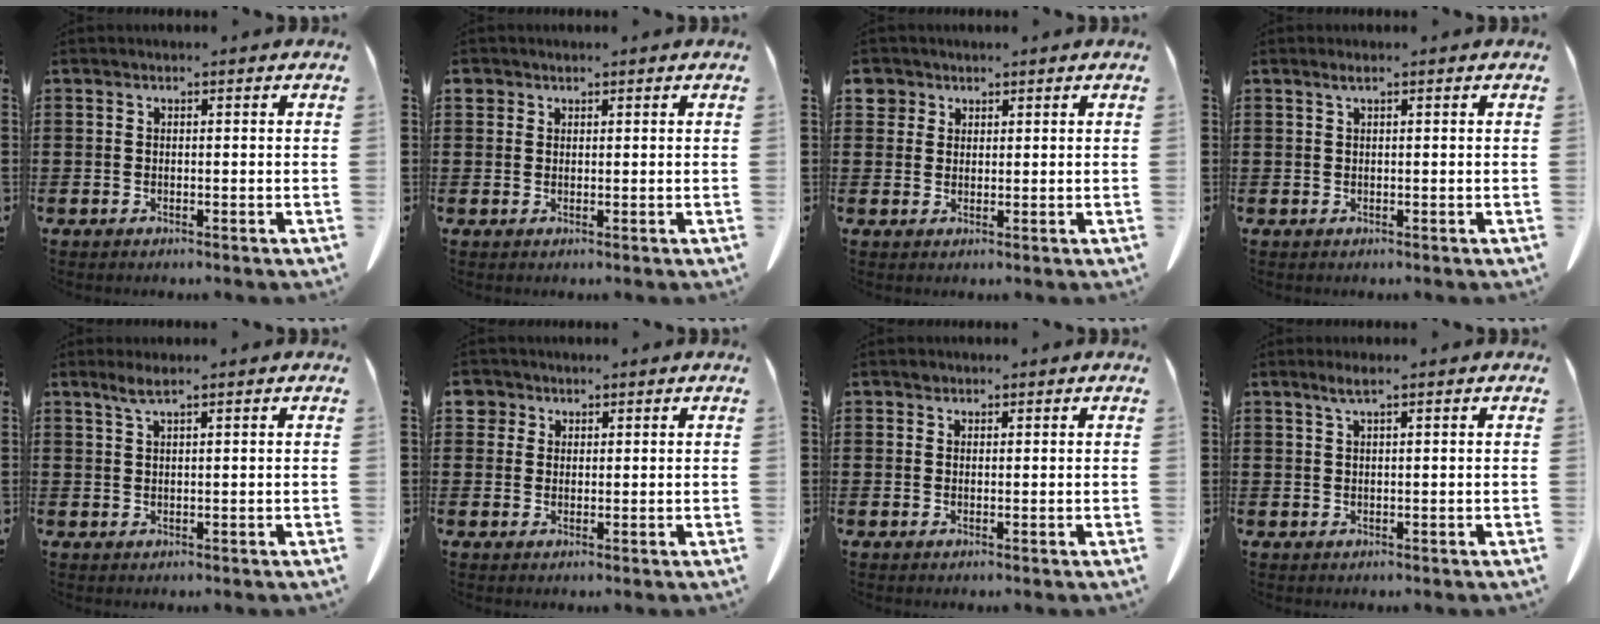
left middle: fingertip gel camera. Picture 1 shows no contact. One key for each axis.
{"total": 1.2, "fx": 0.9, "fy": 0.8, "fz": 0.2, "tx": -0.007, "ty": 0.003, "tz": 0.017}
{"total": 2.5, "fx": 1.6, "fy": 1.8, "fz": 0.4, "tx": -0.007, "ty": 0.005, "tz": 0.028}
{"total": 0.8, "fx": 0.4, "fy": 0.0, "fz": 0.7, "tx": -0.015, "ty": 0.001, "tz": 0.007}
{"total": 2.2, "fx": 1.6, "fy": 0.2, "fz": 1.6, "tx": -0.035, "ty": 0.001, "tz": 0.028}
{"total": 2.5, "fx": 1.5, "fy": 1.9, "fz": 0.4, "tx": -0.009, "ty": 0.006, "tz": 0.026}
{"total": 0.7, "fx": 0.5, "fy": 0.5, "fz": 0.1, "tx": -0.003, "ty": 0.003, "tz": 0.010}
{"total": 1.8, "fx": 1.1, "fy": 0.0, "fz": 1.4, "tx": -0.030, "ty": 0.000, "tz": 0.019}